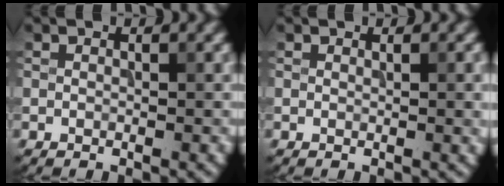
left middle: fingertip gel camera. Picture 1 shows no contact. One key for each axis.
{"total": 1.4, "fx": -0.1, "fy": 0.5, "fz": 1.3, "tx": -0.021, "ty": -0.004, "tz": -0.002}